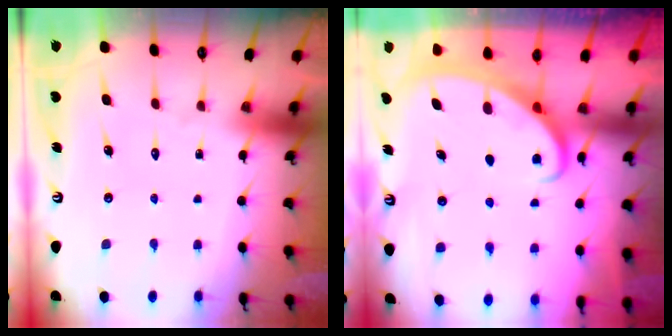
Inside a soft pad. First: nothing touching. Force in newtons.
{"total": 2.3, "press": 2.3, "slide": 0.3}